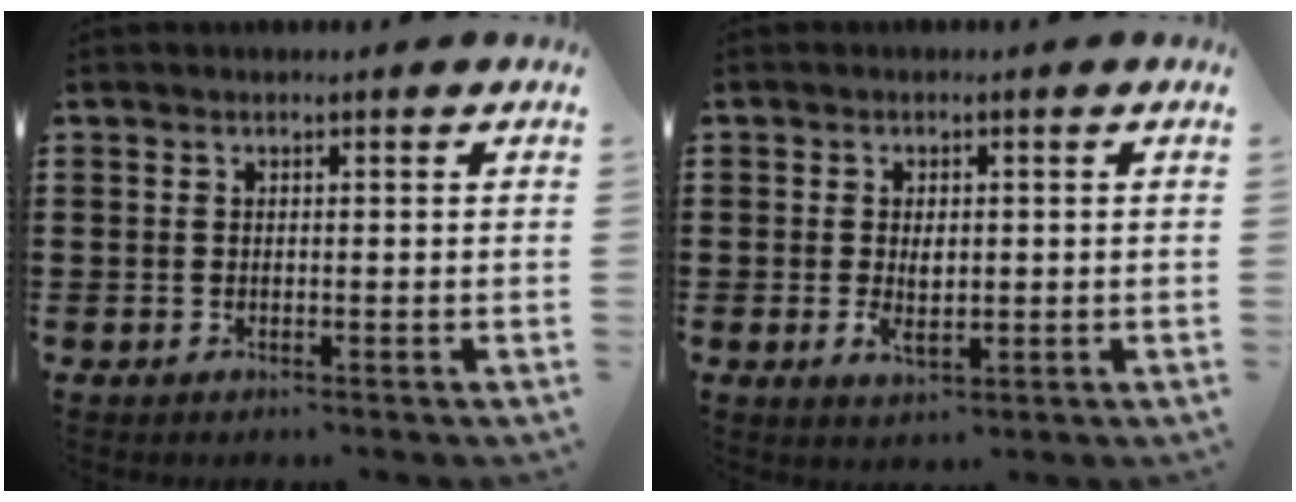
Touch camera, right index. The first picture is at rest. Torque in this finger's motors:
{"motor_torque": [1.11, 1.03, 0.66, 0.11]}